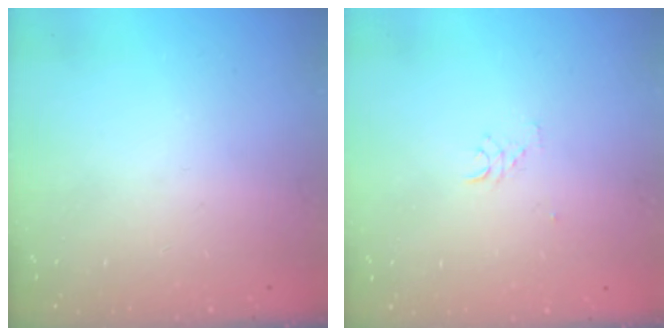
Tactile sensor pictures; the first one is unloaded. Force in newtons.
{"total": 2.6, "press": 2.6, "slide": 0.1}